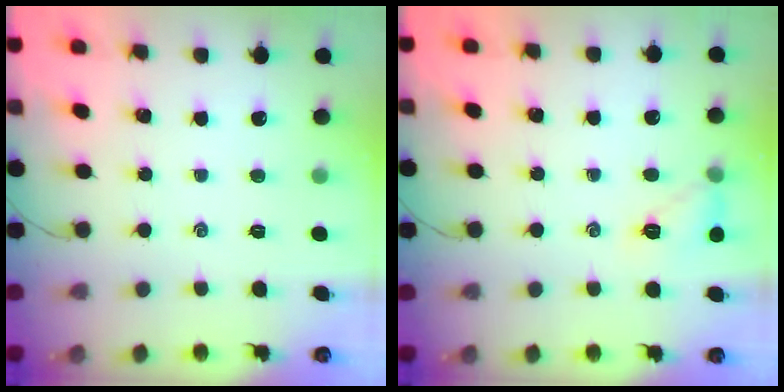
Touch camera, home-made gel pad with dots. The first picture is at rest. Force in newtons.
{"total": 9.2, "press": 9.0, "slide": 1.5}